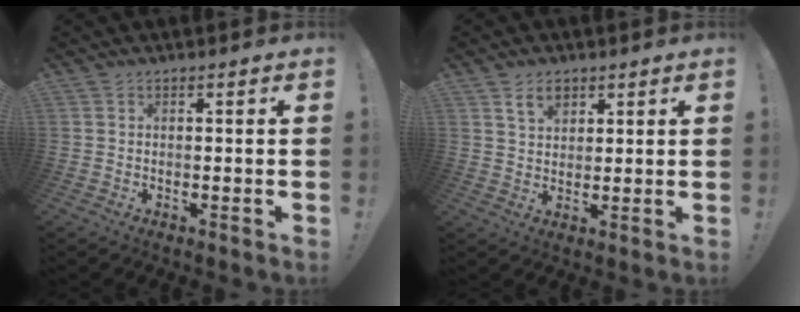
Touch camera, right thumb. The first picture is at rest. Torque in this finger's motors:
{"motor_torque": [-0.39, 0.54, -0.10, 0.14, 0.05]}